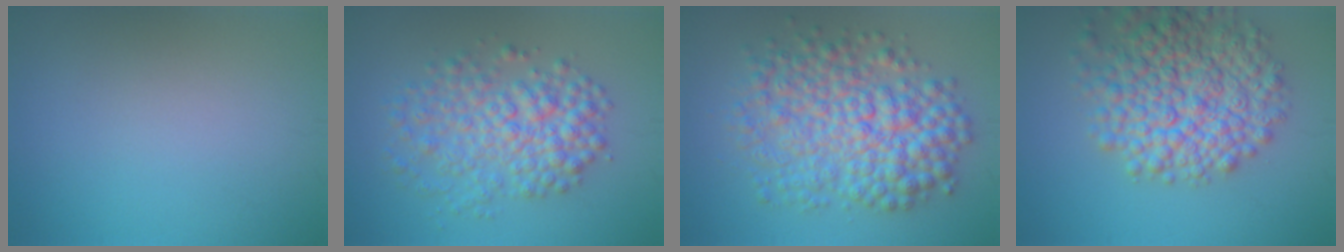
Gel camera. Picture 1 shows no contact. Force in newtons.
{"total": 5.6, "press": 5.6, "slide": 0.1}
{"total": 8.5, "press": 8.5, "slide": 0.0}
{"total": 9.0, "press": 9.0, "slide": 0.4}